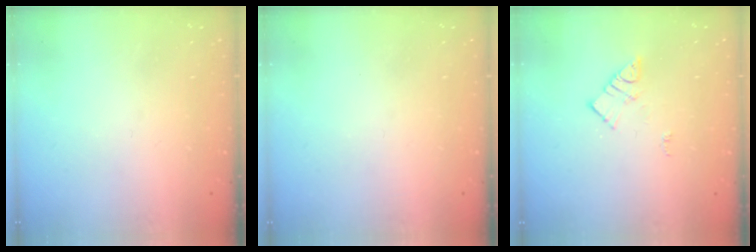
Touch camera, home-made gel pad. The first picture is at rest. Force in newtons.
{"total": 0.0}
{"total": 7.9, "press": 7.9, "slide": 0.4}